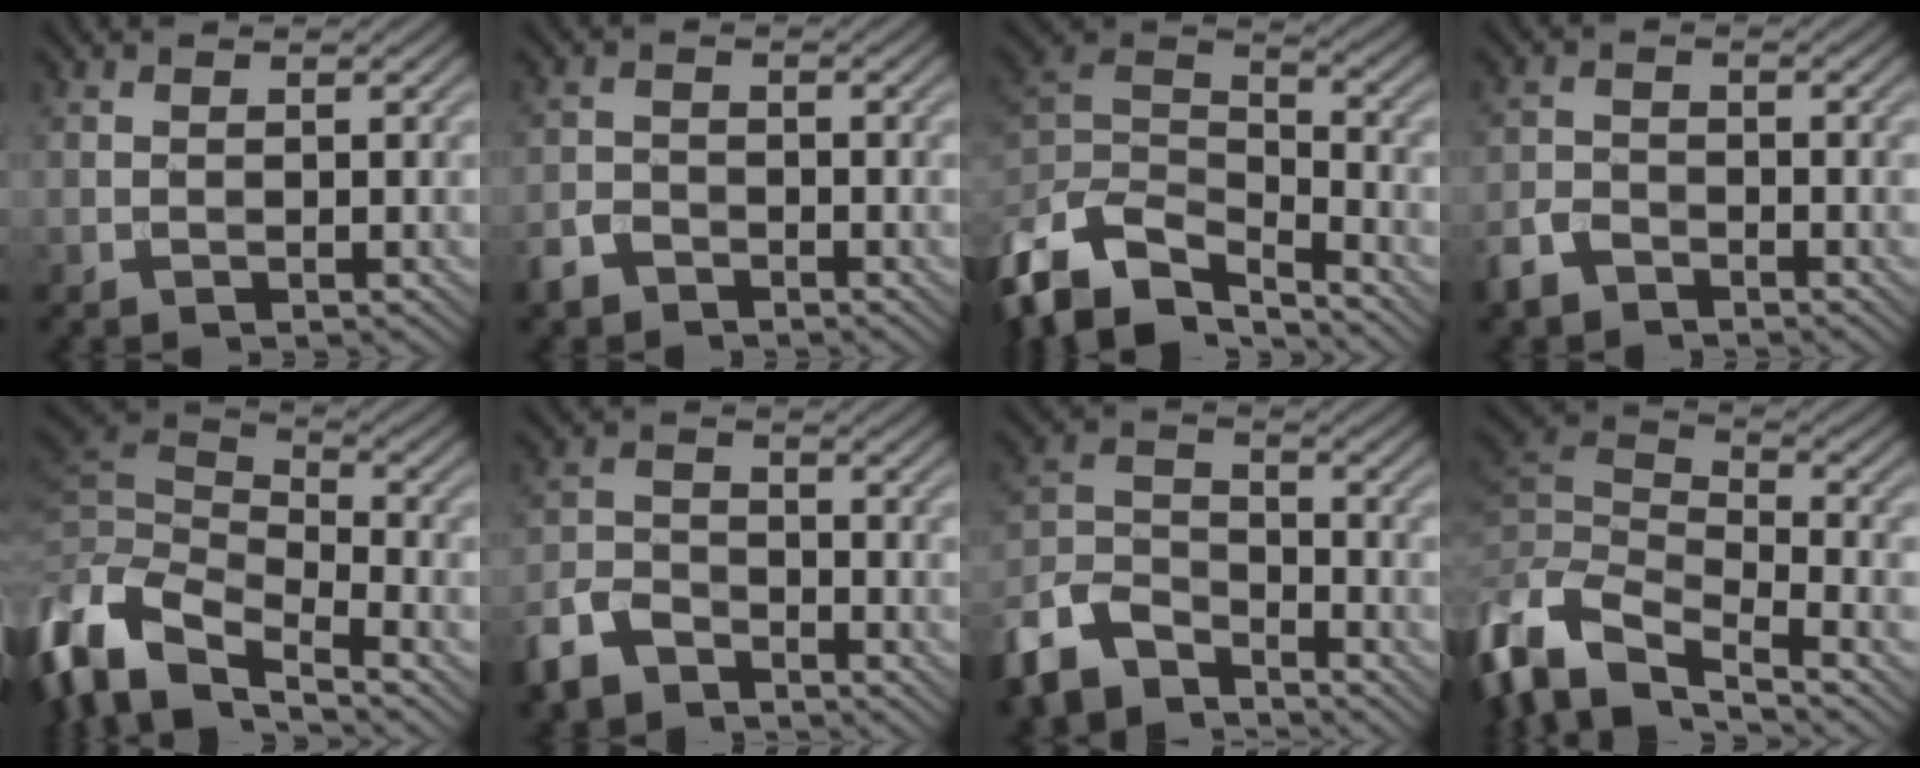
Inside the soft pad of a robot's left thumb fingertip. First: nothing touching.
{"total": 3.0, "force": [-2.3, 1.7, 0.9], "torque": [-0.021, -0.004, -0.058]}
{"total": 11.4, "force": [-7.5, 5.7, 6.4], "torque": [-0.156, -0.011, -0.140]}
{"total": 3.6, "force": [-2.8, 1.8, 1.3], "torque": [-0.029, -0.004, -0.069]}
{"total": 11.7, "force": [-6.4, 6.0, 7.8], "torque": [-0.191, -0.011, -0.124]}
{"total": 6.7, "force": [-5.2, 3.4, 2.6], "torque": [-0.061, -0.007, -0.120]}
{"total": 10.2, "force": [-8.1, 4.4, 4.2], "torque": [-0.100, -0.005, -0.180]}
{"total": 10.9, "force": [-5.8, 5.1, 7.7], "torque": [-0.181, -0.011, -0.118]}